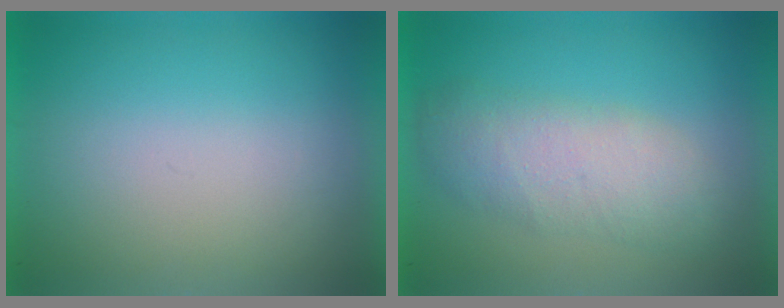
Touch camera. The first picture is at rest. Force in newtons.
{"total": 3.5}